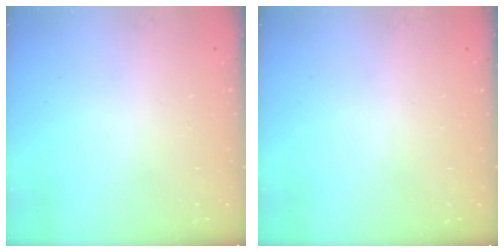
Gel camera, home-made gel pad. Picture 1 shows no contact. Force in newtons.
{"total": 0.0}